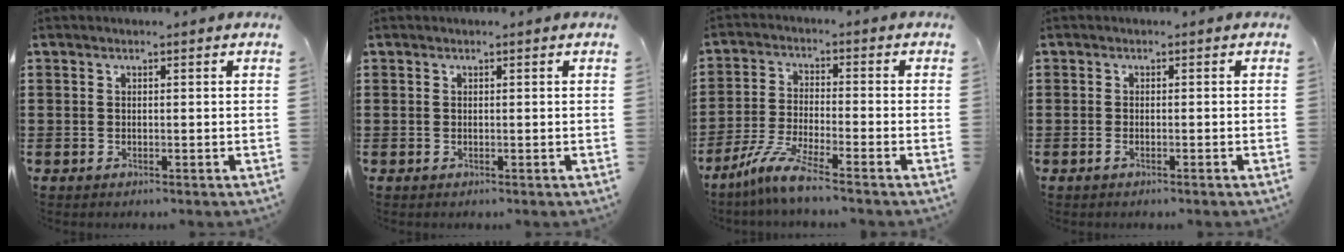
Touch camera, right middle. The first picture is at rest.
{"total": 0.0}
{"total": 6.7, "force": [-5.5, 0.1, 4.0], "torque": [-0.096, -0.018, -0.109]}
{"total": 0.7, "force": [-0.4, 0.1, 0.5], "torque": [-0.011, -0.003, -0.008]}